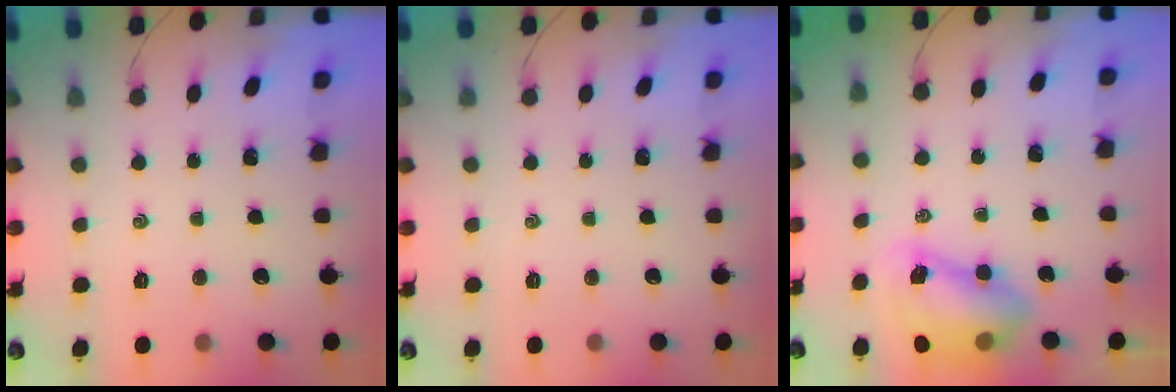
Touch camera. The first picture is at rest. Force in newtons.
{"total": 0.0}
{"total": 8.5, "press": 8.2, "slide": 2.4}